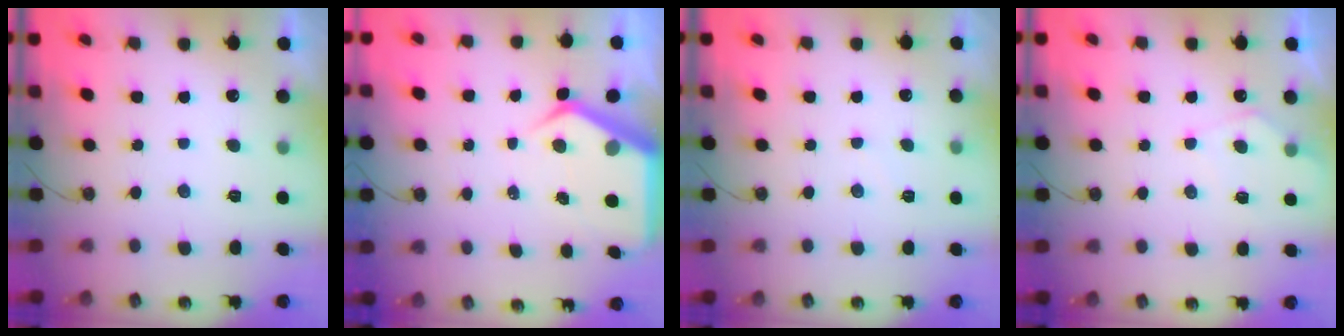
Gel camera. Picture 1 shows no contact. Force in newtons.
{"total": 7.0, "press": 7.0, "slide": 0.7}
{"total": 3.8, "press": 3.8, "slide": 0.6}
{"total": 6.7, "press": 6.7, "slide": 0.6}